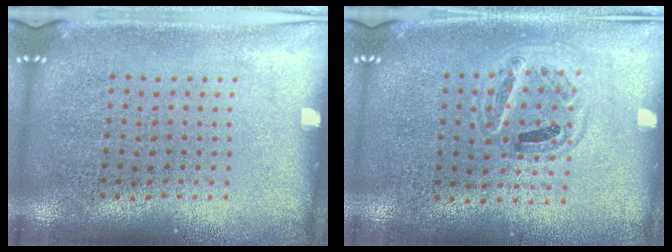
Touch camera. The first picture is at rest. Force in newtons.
{"total": 0.9, "press": 0.8, "slide": 0.4}